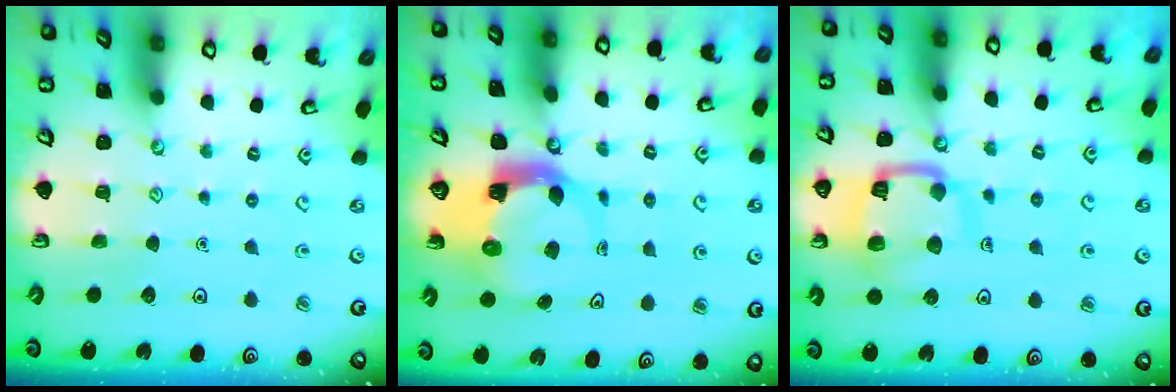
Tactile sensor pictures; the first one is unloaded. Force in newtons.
{"total": 4.7, "press": 4.6, "slide": 0.7}
{"total": 13.2, "press": 13.1, "slide": 1.5}